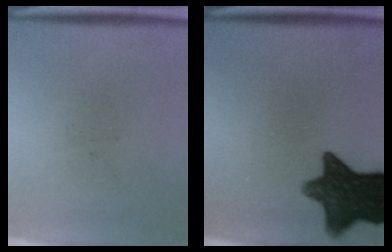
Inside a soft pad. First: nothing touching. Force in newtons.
{"total": 12.2}